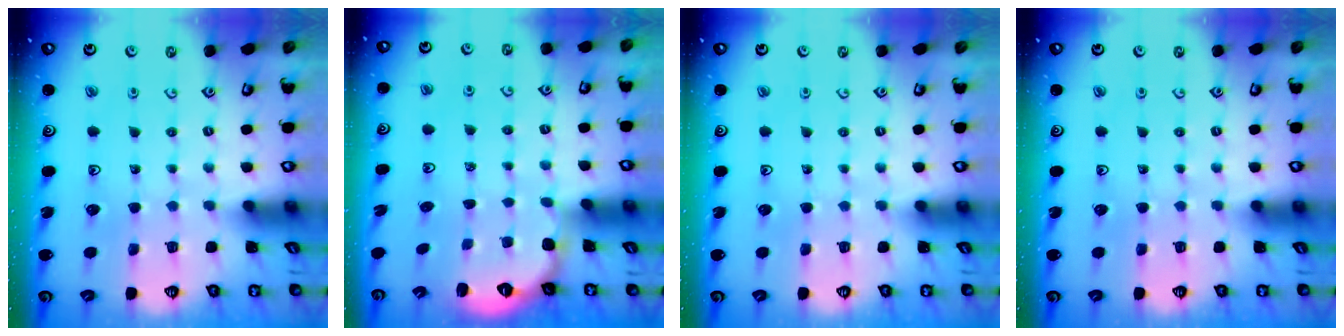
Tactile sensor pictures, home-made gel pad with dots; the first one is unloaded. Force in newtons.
{"total": 2.4, "press": 1.9, "slide": 1.5}
{"total": 0.0}
{"total": 0.0}